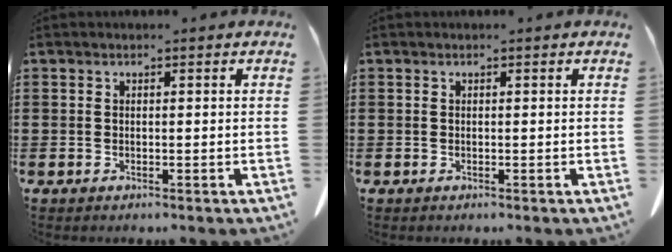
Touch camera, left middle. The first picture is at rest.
{"total": 0.0}